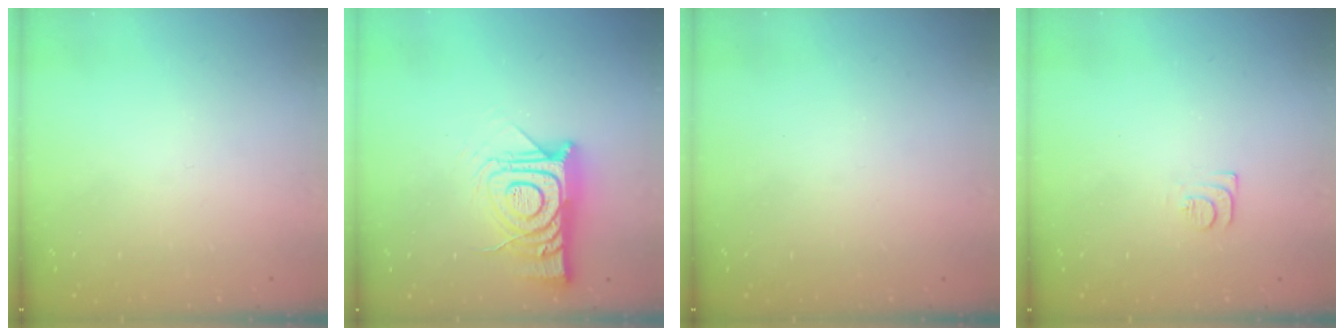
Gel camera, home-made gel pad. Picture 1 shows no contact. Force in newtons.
{"total": 16.1, "press": 16.1, "slide": 1.3}
{"total": 0.0}
{"total": 6.7, "press": 6.7, "slide": 0.6}